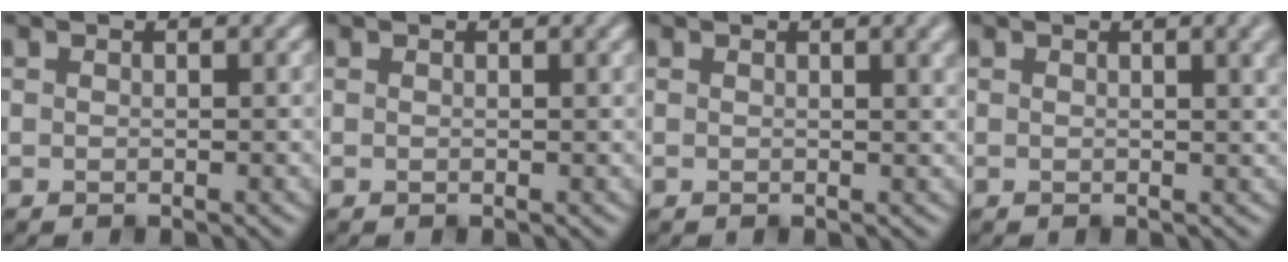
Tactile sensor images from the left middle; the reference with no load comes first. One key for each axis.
{"total": 1.7, "fx": 1.0, "fy": 0.4, "fz": 1.3, "tx": -0.013, "ty": 0.005, "tz": 0.014}
{"total": 4.5, "fx": 2.4, "fy": 1.6, "fz": 3.5, "tx": -0.032, "ty": 0.016, "tz": 0.028}
{"total": 5.6, "fx": 2.9, "fy": 2.2, "fz": 4.2, "tx": -0.035, "ty": 0.020, "tz": 0.030}